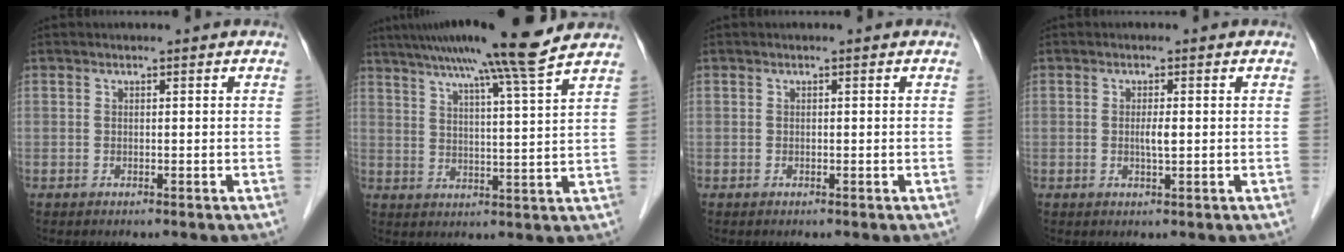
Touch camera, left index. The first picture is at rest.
{"total": 15.5, "force": [12.7, -2.0, 8.6], "torque": [-0.143, 0.002, 0.175]}
{"total": 0.0}
{"total": 1.7, "force": [0.0, 0.2, 1.7], "torque": [-0.034, 0.000, 0.001]}